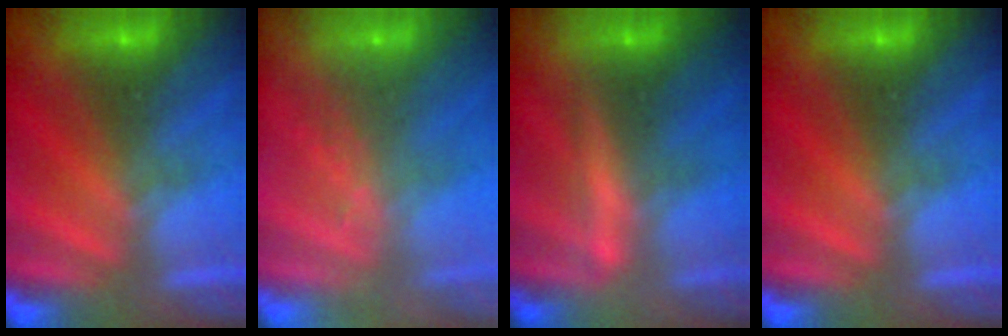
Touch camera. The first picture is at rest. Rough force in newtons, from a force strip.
{"total": 2.5}
{"total": 2.1}
{"total": 0.0}